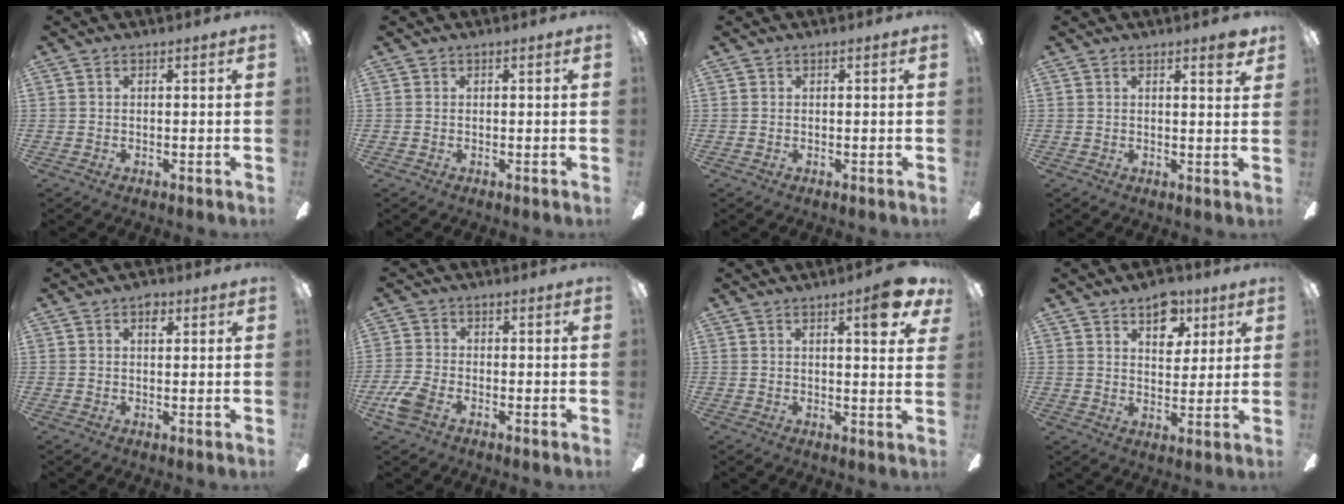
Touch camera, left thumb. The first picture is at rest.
{"total": 0.0}
{"total": 0.0}
{"total": 3.0, "force": [2.2, 0.4, 2.0], "torque": [-0.020, -0.011, 0.033]}
{"total": 2.4, "force": [1.3, 1.5, 1.3], "torque": [-0.006, -0.004, 0.018]}
{"total": 5.7, "force": [-3.0, 3.2, 3.5], "torque": [-0.091, 0.001, -0.060]}
{"total": 6.7, "force": [3.7, 1.5, 5.4], "torque": [-0.073, -0.011, 0.053]}
{"total": 9.2, "force": [5.6, 5.5, 4.7], "torque": [-0.041, -0.023, 0.095]}